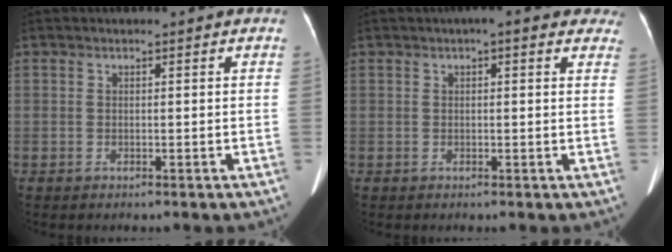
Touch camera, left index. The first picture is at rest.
{"total": 7.0, "force": [5.1, 2.0, 4.3], "torque": [-0.038, 0.019, 0.048]}